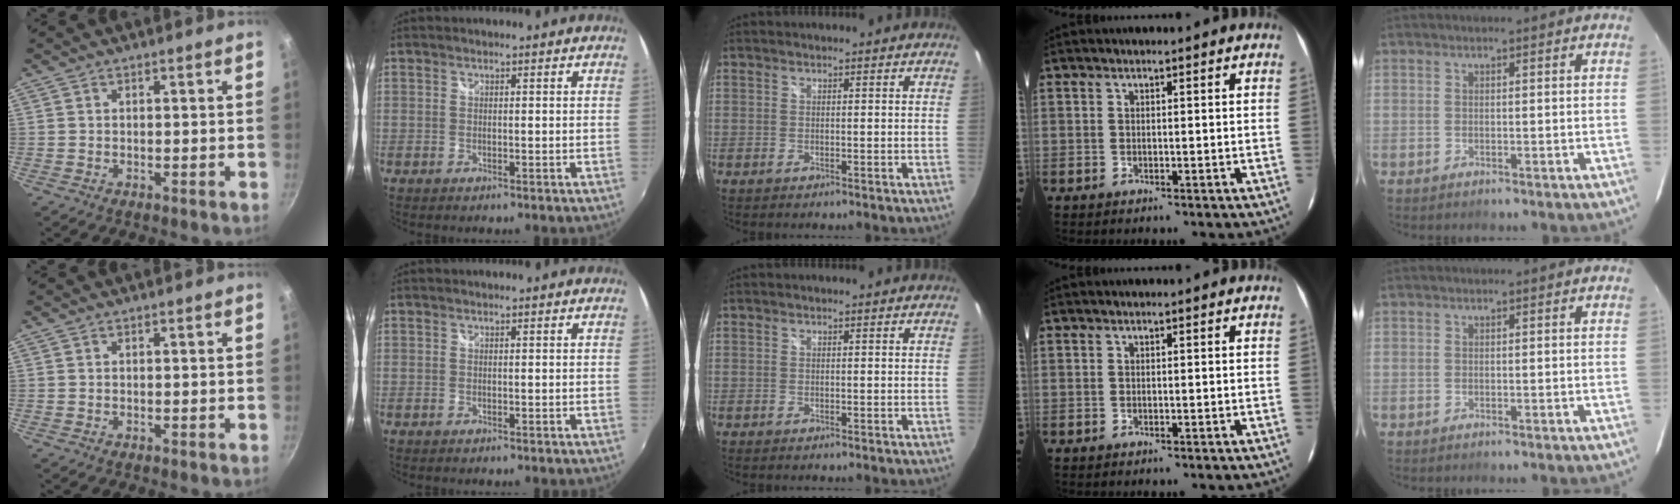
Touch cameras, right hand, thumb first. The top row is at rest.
{}